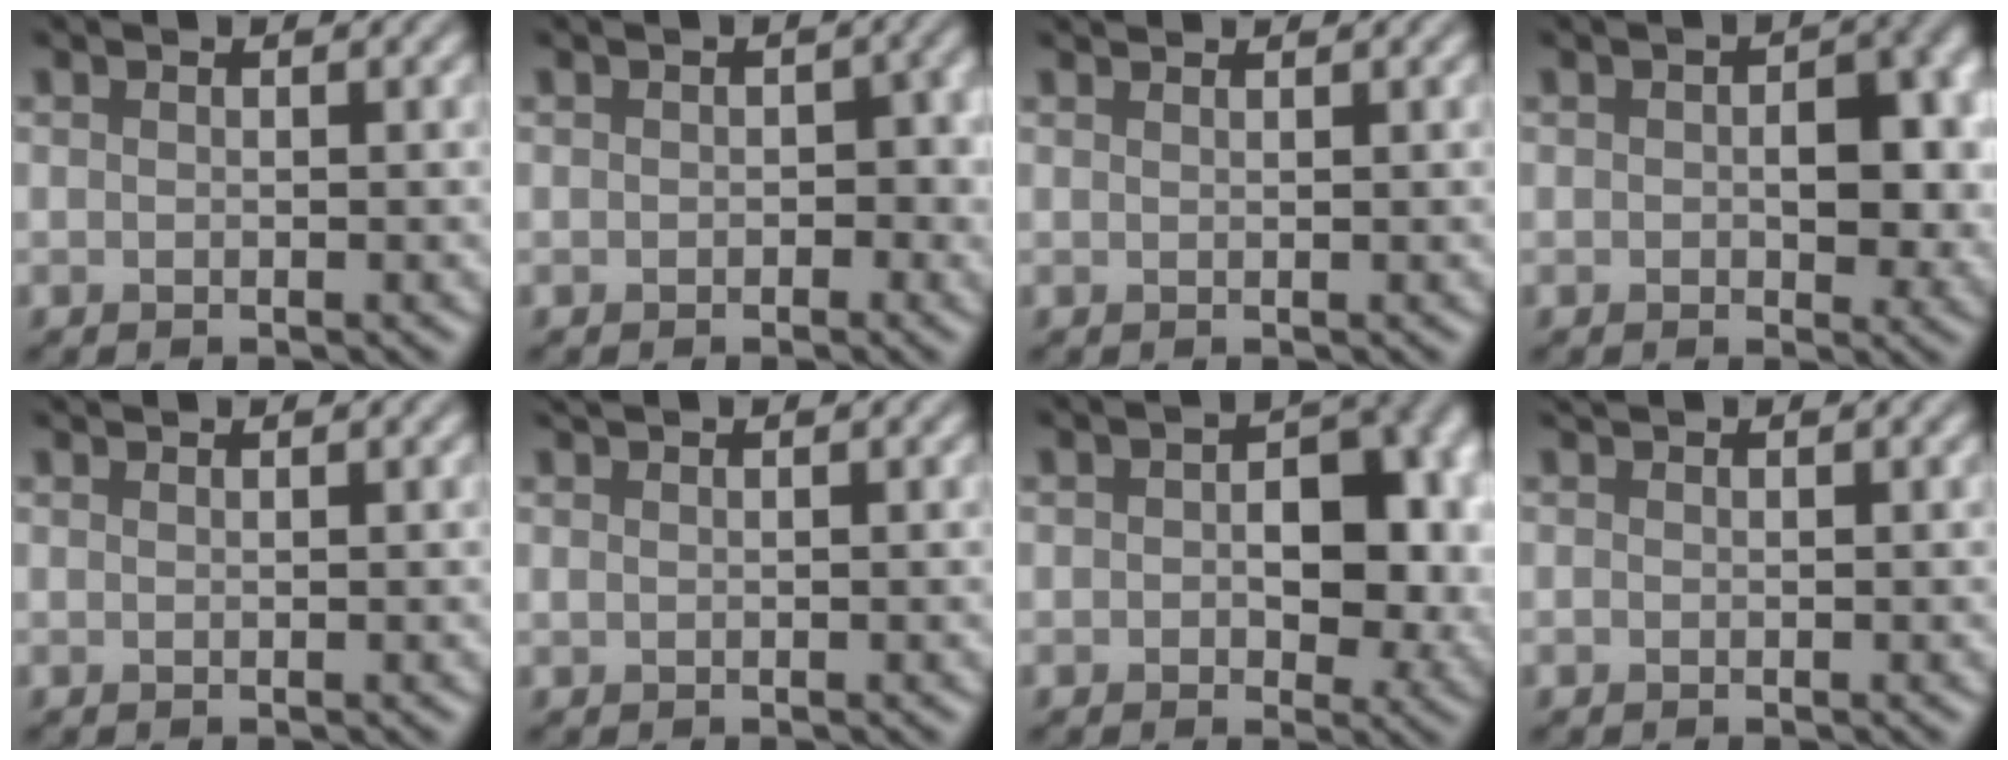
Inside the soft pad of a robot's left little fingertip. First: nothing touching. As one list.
[{"total": 2.6, "force": [-0.4, 1.9, 1.7], "torque": [-0.022, -0.003, -0.008]}, {"total": 1.0, "force": [1.0, -0.3, 0.1], "torque": [-0.004, 0.003, 0.013]}, {"total": 5.6, "force": [0.1, 3.3, 4.5], "torque": [-0.060, 0.000, -0.001]}, {"total": 0.7, "force": [0.7, -0.3, 0.1], "torque": [-0.002, 0.002, 0.010]}, {"total": 0.8, "force": [0.8, -0.1, 0.2], "torque": [-0.007, 0.004, 0.016]}, {"total": 8.1, "force": [0.4, 4.9, 6.4], "torque": [-0.084, 0.000, 0.002]}, {"total": 0.6, "force": [0.5, -0.1, 0.0], "torque": [-0.002, 0.003, 0.011]}]